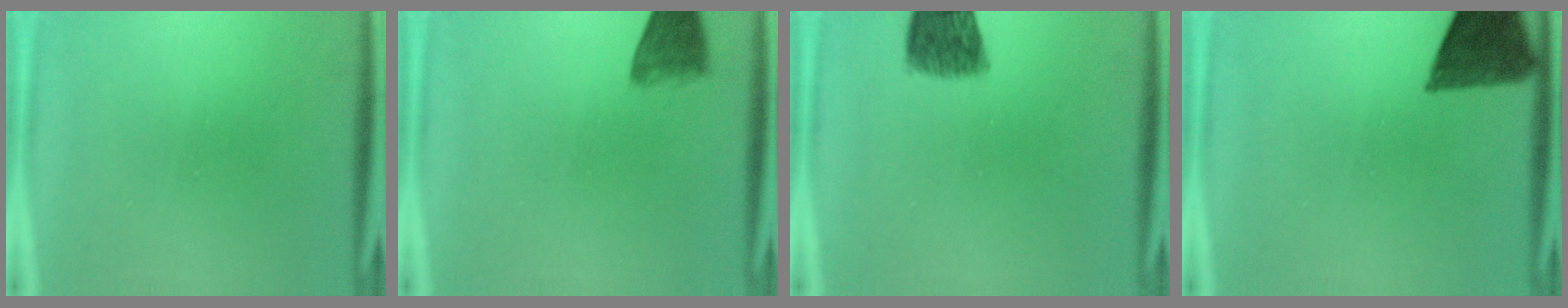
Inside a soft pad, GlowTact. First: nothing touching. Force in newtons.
{"total": 4.6}
{"total": 8.1}
{"total": 9.0}